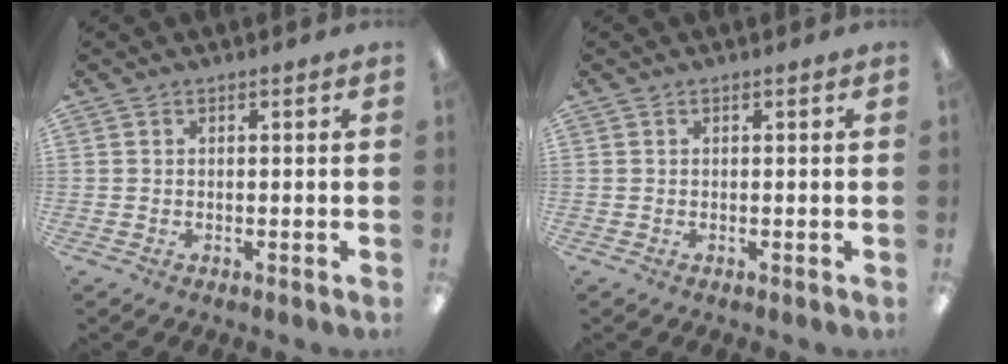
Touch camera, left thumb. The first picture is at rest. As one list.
[{"total": 0.0}]